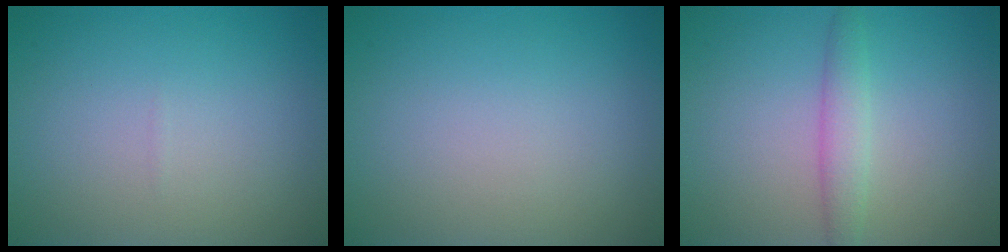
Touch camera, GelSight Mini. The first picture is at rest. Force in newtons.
{"total": 0.0}
{"total": 2.2, "press": 2.2, "slide": 0.0}